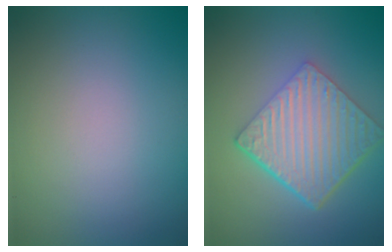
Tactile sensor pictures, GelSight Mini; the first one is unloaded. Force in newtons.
{"total": 6.4, "press": 4.4, "slide": 4.8}